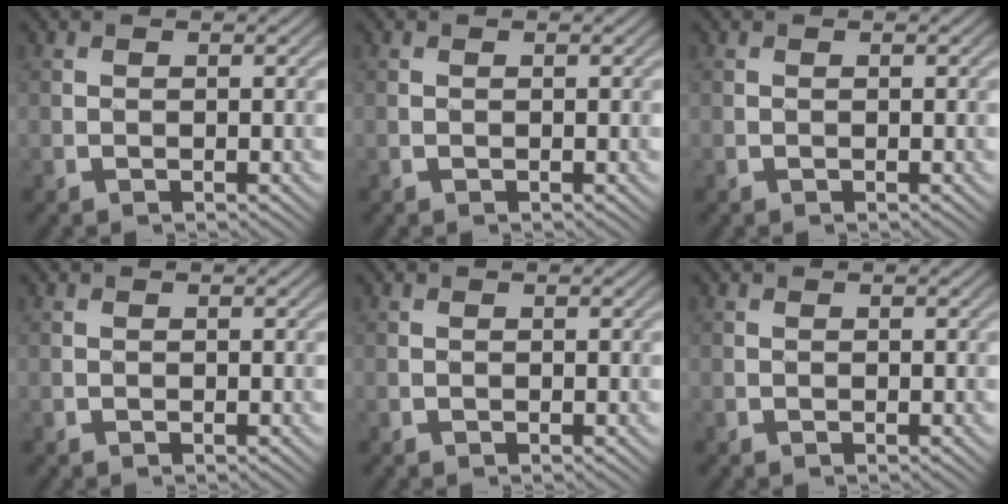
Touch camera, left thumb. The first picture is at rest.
{"total": 0.0}
{"total": 0.0}
{"total": 0.0}
{"total": 0.0}
{"total": 0.0}